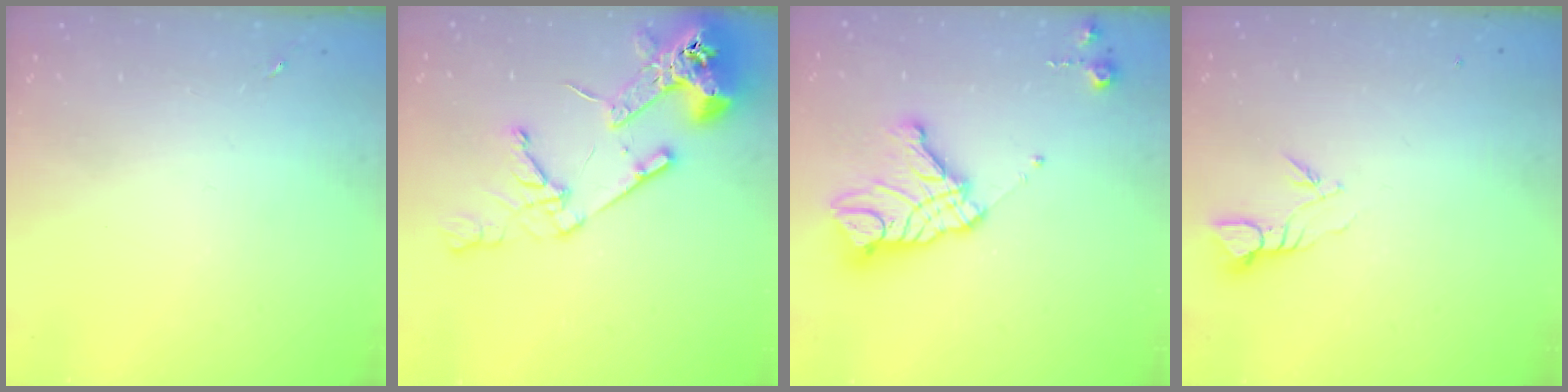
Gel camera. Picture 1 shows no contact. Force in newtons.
{"total": 16.6, "press": 16.5, "slide": 2.0}
{"total": 18.0, "press": 17.9, "slide": 1.7}
{"total": 3.7, "press": 3.7, "slide": 0.1}